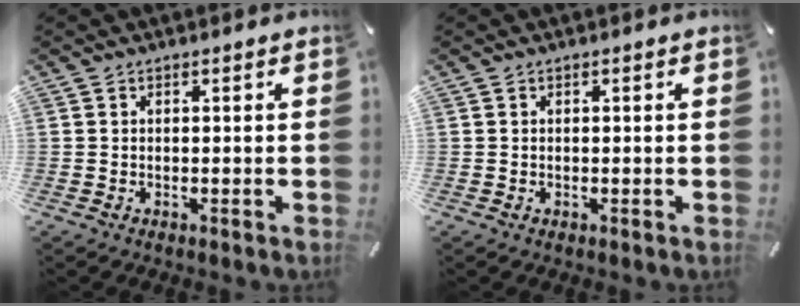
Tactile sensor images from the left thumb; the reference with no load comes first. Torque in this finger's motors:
{"motor_torque": [-0.13, -0.11, 0.04, -0.01, -0.10]}